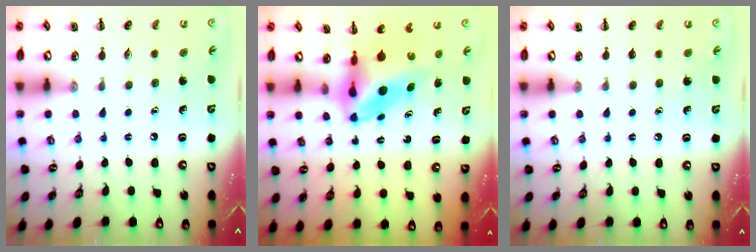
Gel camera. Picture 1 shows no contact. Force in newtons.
{"total": 6.0, "press": 5.7, "slide": 1.8}
{"total": 0.6, "press": 0.6, "slide": 0.0}